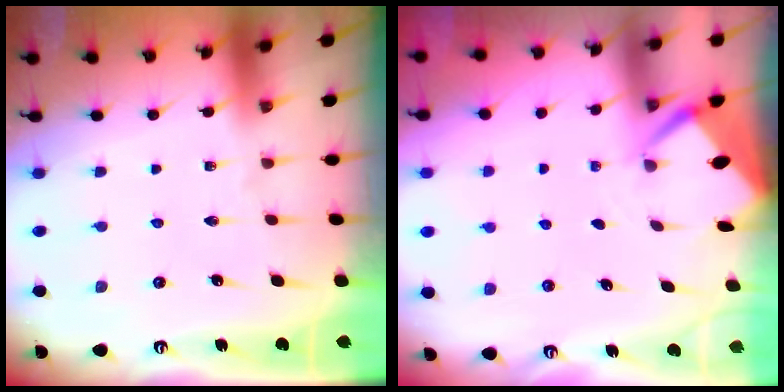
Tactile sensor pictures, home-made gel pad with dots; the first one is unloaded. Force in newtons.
{"total": 2.4, "press": 2.4, "slide": 0.1}